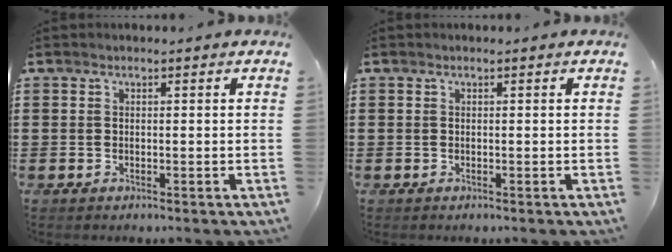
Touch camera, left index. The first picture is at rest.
{"total": 0.0}